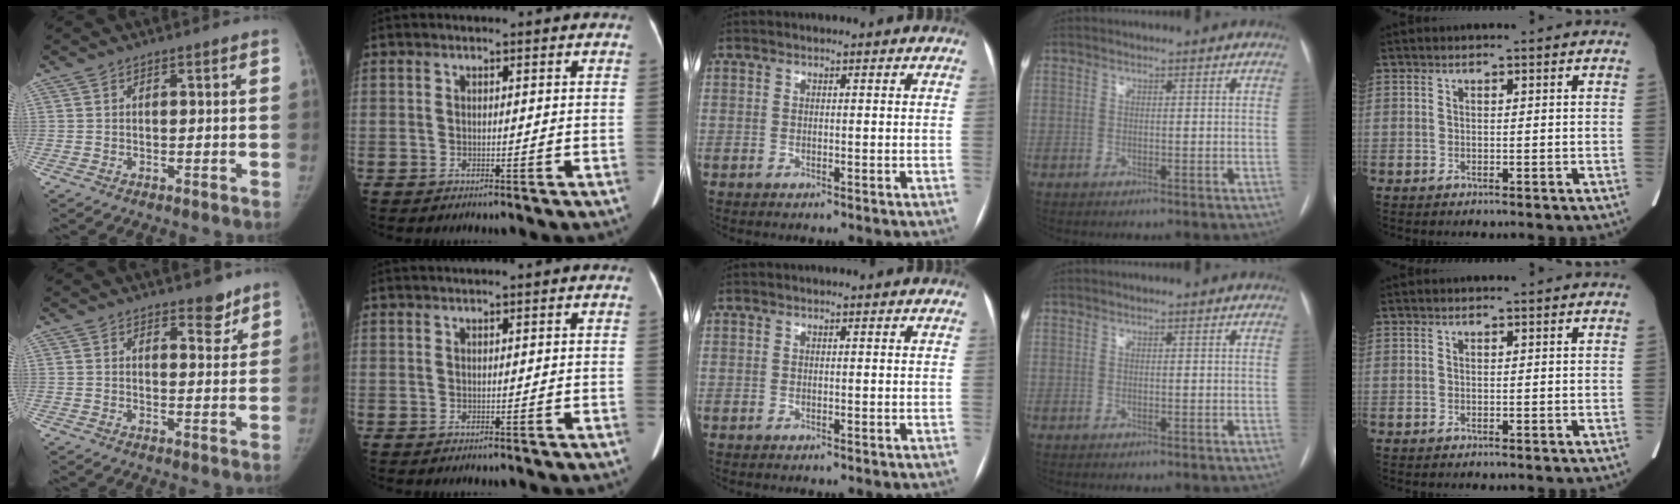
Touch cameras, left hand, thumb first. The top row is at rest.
{"thumb": {"total": 3.9, "force": [3.0, 1.8, 1.7], "torque": [-0.001, -0.021, 0.042]}, "index": {"total": 0.7, "force": [0.5, -0.2, 0.5], "torque": [-0.014, 0.008, 0.016]}}